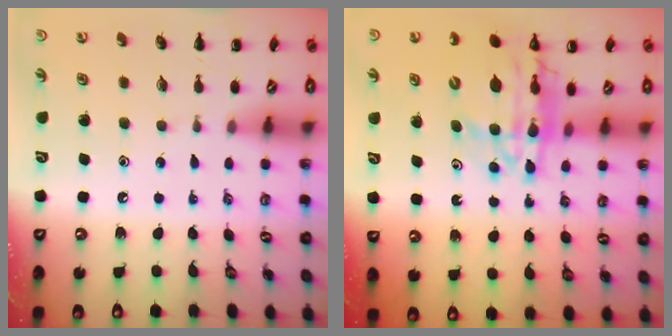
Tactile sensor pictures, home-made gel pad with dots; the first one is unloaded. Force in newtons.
{"total": 15.1, "press": 14.5, "slide": 4.1}